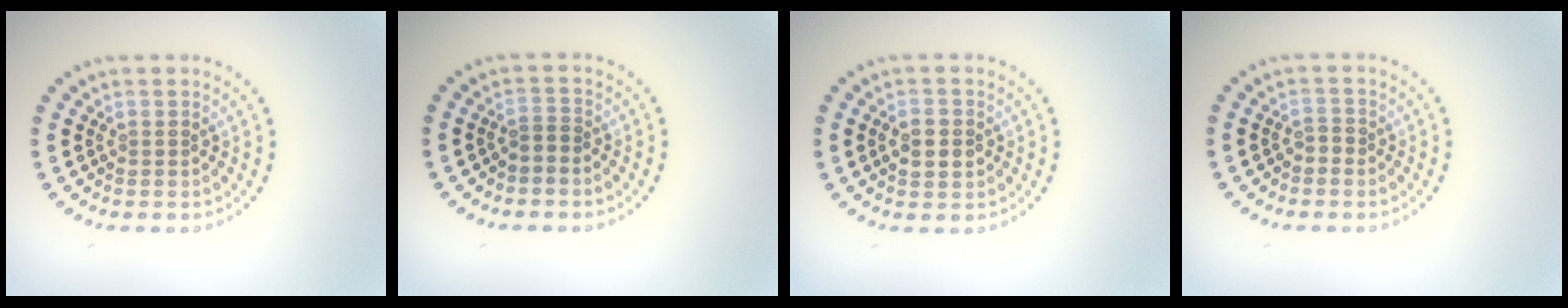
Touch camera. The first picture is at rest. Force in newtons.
{"total": 0.9, "press": 0.6, "slide": 0.6}
{"total": 2.9, "press": 2.9, "slide": 0.1}
{"total": 0.9, "press": 0.8, "slide": 0.4}